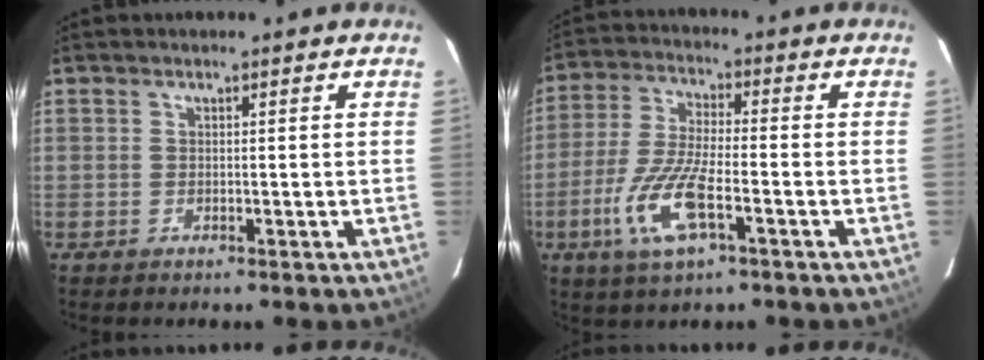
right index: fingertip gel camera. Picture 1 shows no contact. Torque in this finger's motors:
{"motor_torque": [1.00, -0.52, 0.65, 0.19]}